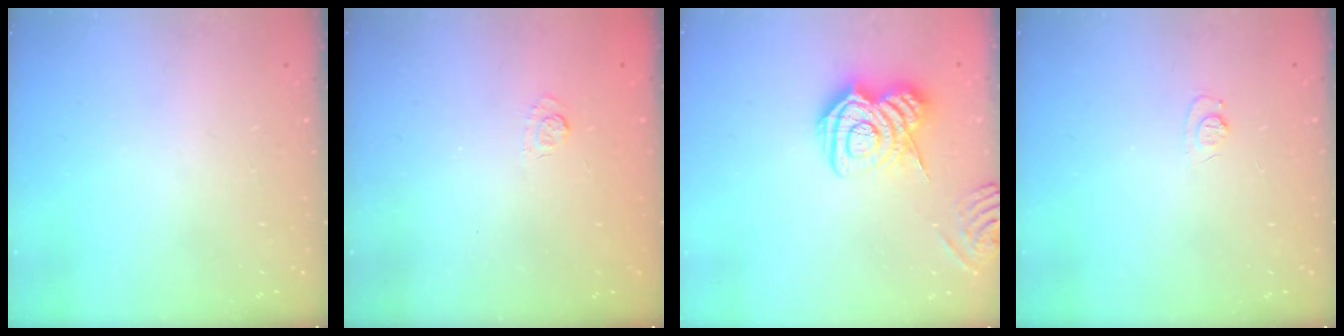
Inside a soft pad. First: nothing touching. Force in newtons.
{"total": 2.2, "press": 1.6, "slide": 1.4}
{"total": 10.2, "press": 10.1, "slide": 1.4}
{"total": 4.8, "press": 4.8, "slide": 0.6}